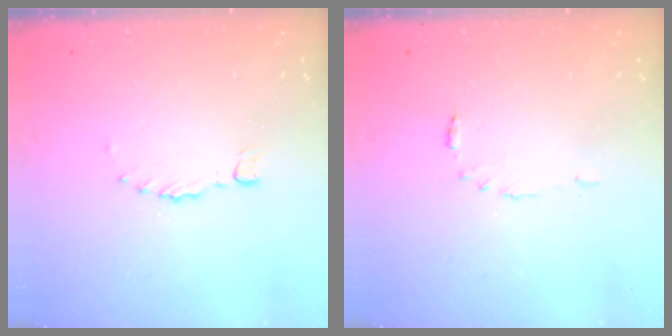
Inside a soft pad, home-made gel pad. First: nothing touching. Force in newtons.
{"total": 3.2, "press": 3.1, "slide": 0.4}